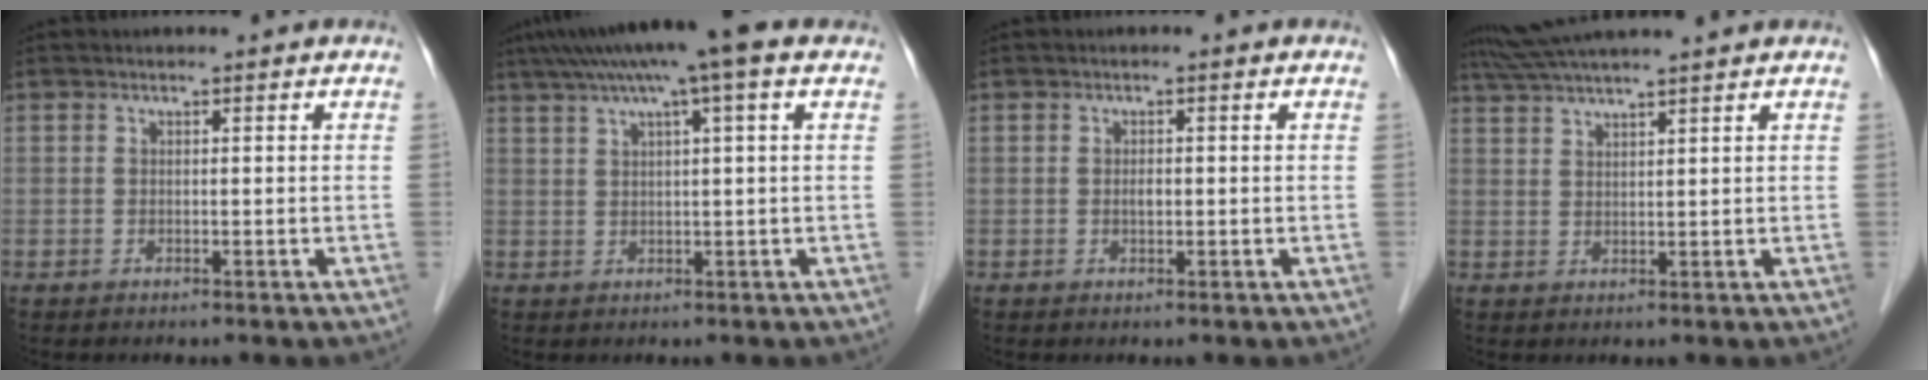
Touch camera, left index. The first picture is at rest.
{"total": 9.5, "force": [5.8, 0.2, 7.5], "torque": [-0.121, 0.038, 0.086]}
{"total": 1.0, "force": [-0.1, 0.5, 0.8], "torque": [-0.016, 0.001, -0.001]}
{"total": 9.5, "force": [8.3, -0.8, 4.4], "torque": [-0.079, 0.037, 0.128]}